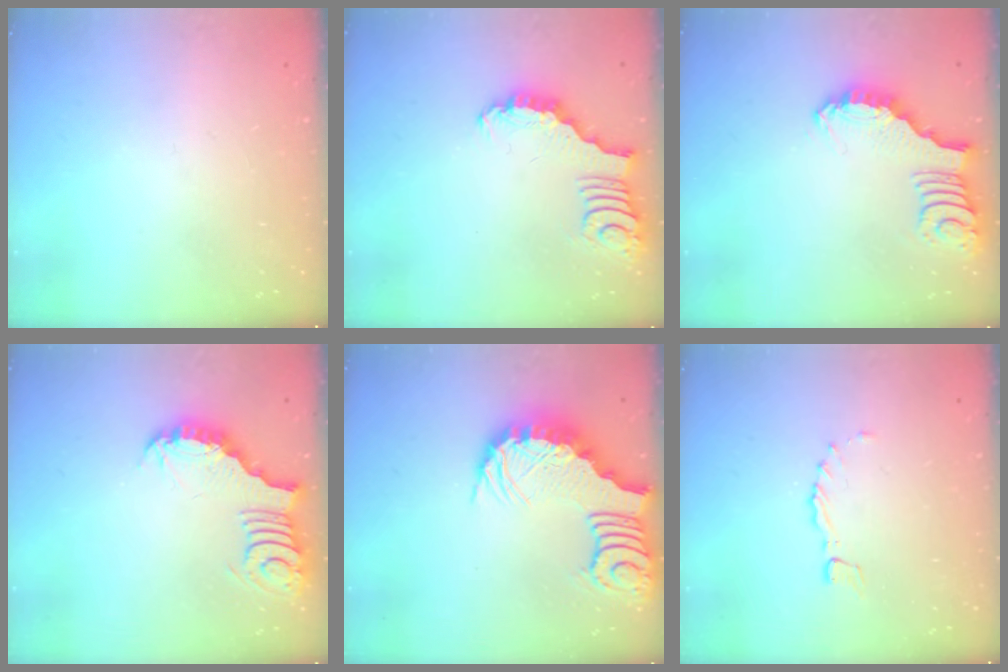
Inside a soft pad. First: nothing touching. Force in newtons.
{"total": 2.8, "press": 2.8, "slide": 0.3}
{"total": 2.1, "press": 2.1, "slide": 0.4}
{"total": 3.7, "press": 3.6, "slide": 0.6}
{"total": 3.8, "press": 3.7, "slide": 0.7}
{"total": 0.0}